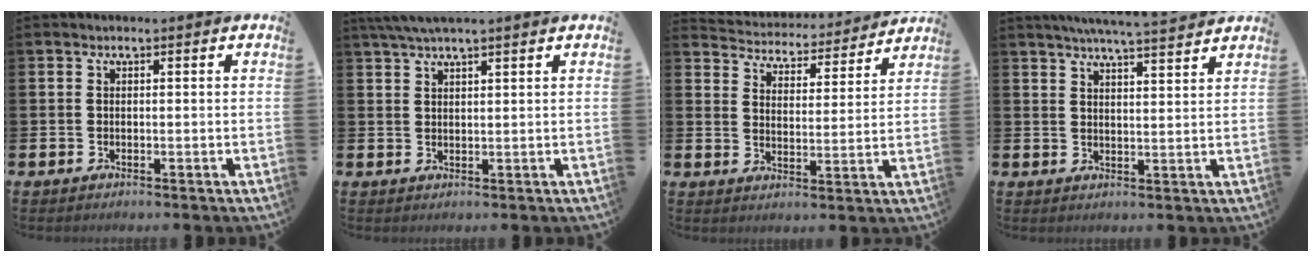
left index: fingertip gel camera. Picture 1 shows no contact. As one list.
[{"total": 3.4, "force": [2.8, 0.1, 1.8], "torque": [-0.048, 0.000, 0.053]}, {"total": 4.7, "force": [4.5, 1.1, 0.0], "torque": [-0.030, -0.041, 0.075]}, {"total": 5.5, "force": [5.3, -0.6, 1.5], "torque": [-0.039, -0.025, 0.093]}]